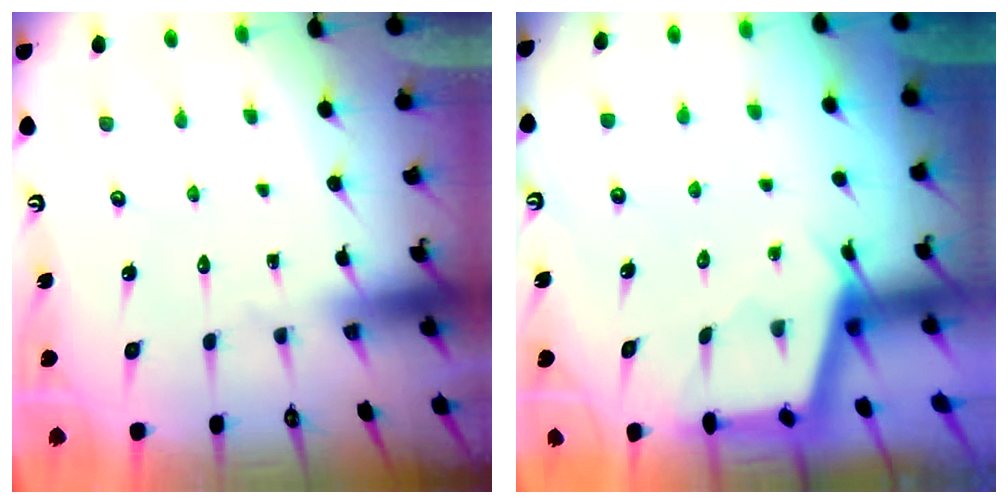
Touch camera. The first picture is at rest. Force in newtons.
{"total": 2.6, "press": 2.6, "slide": 0.3}